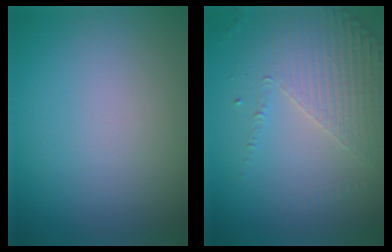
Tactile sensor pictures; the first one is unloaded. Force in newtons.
{"total": 4.2, "press": 3.1, "slide": 2.9}